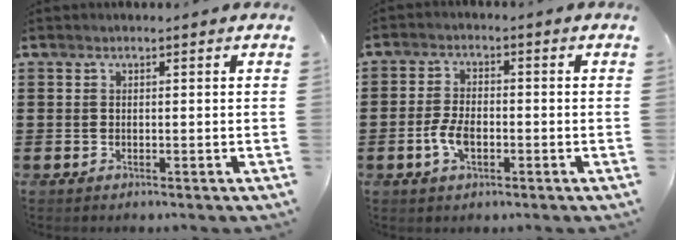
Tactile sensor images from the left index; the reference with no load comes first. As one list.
[{"total": 4.6, "force": [-1.4, 2.3, 3.7], "torque": [-0.093, -0.004, -0.031]}]